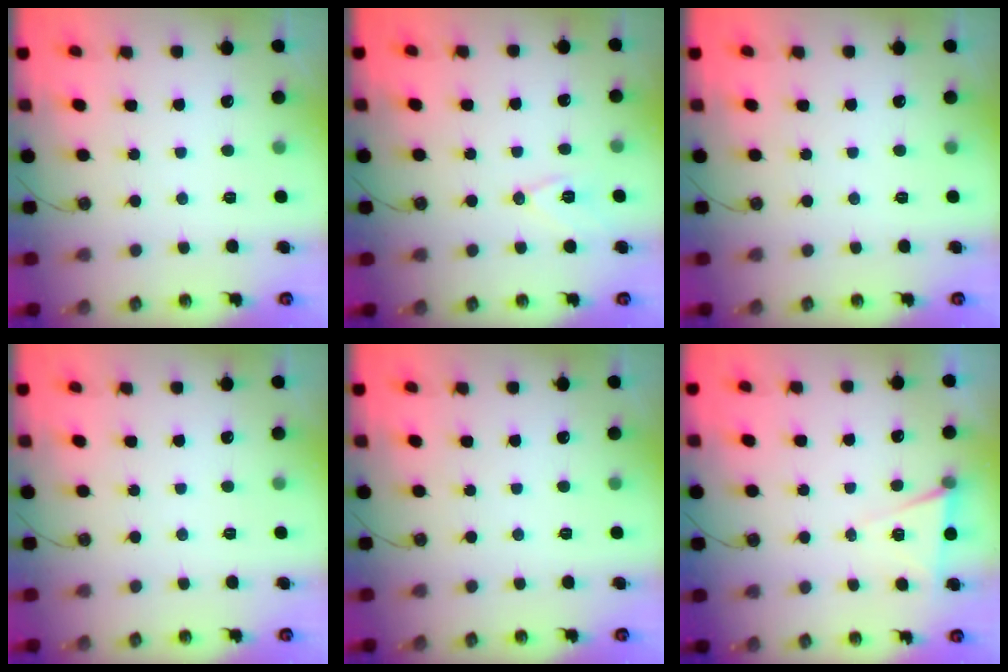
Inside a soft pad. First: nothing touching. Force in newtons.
{"total": 8.4, "press": 7.5, "slide": 3.8}
{"total": 0.0}
{"total": 0.0}
{"total": 0.0}
{"total": 6.2, "press": 4.4, "slide": 4.4}